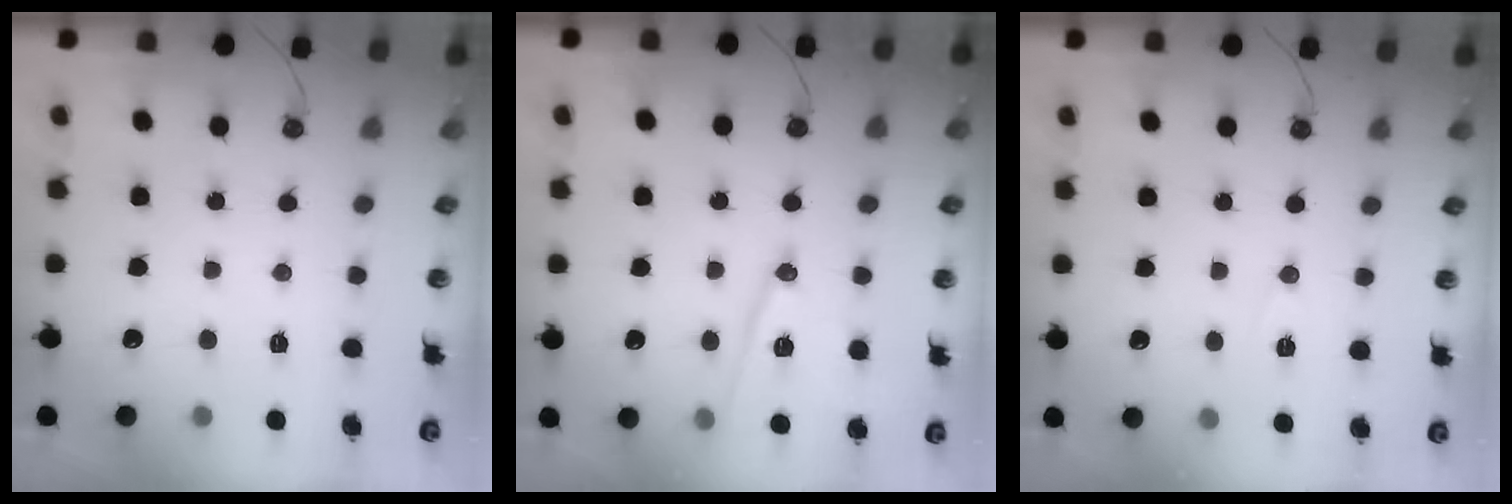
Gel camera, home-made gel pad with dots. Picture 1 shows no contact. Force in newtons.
{"total": 12.3, "press": 11.9, "slide": 2.8}
{"total": 6.0, "press": 4.0, "slide": 4.5}